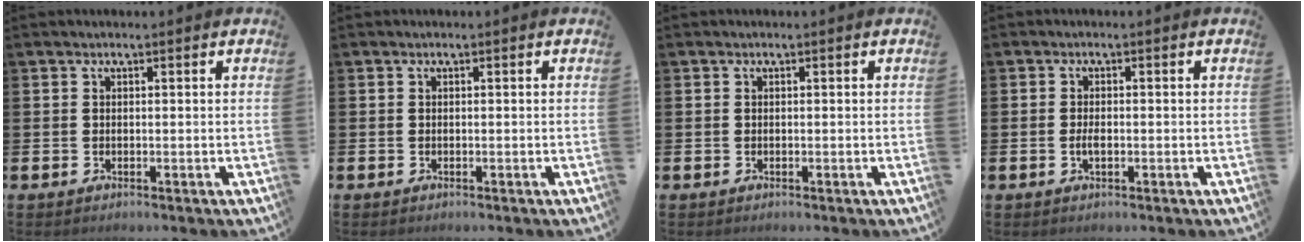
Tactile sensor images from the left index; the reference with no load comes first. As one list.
[{"total": 0.0}, {"total": 0.0}, {"total": 1.5, "force": [-0.3, 0.6, 1.4], "torque": [-0.021, -0.002, -0.007]}]